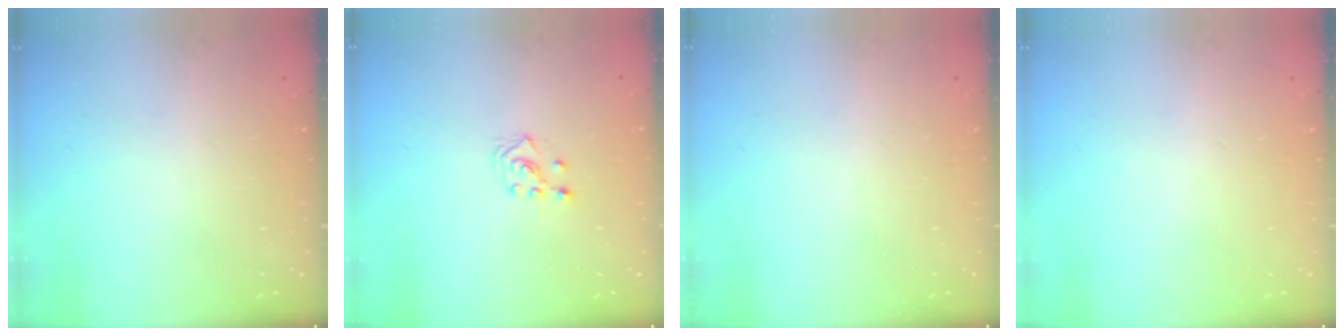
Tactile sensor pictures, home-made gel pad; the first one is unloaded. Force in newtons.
{"total": 3.7, "press": 3.7, "slide": 0.7}
{"total": 0.0}
{"total": 0.0}